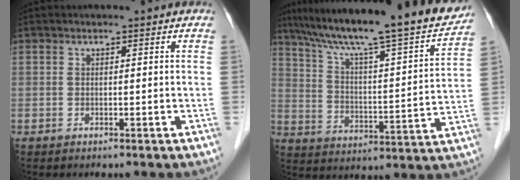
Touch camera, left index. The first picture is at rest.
{"total": 24.3, "force": [20.8, 1.5, 12.4], "torque": [-0.206, -0.017, 0.299]}